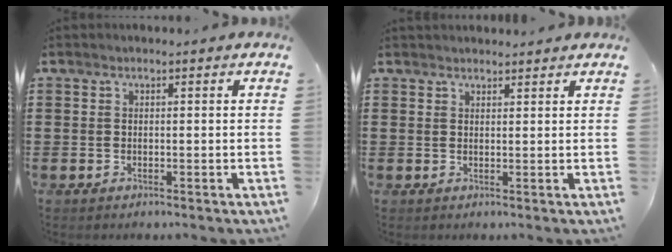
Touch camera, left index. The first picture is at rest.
{"total": 1.5, "force": [1.4, 0.5, -0.1], "torque": [-0.002, 0.001, 0.029]}